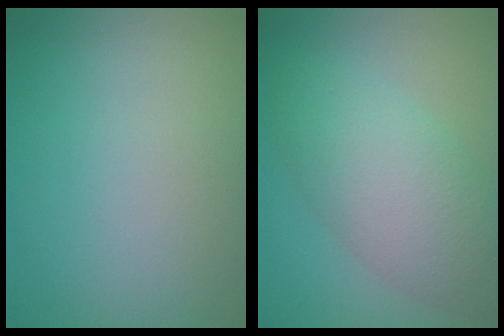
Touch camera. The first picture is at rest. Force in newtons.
{"total": 6.6, "press": 6.6, "slide": 0.5}